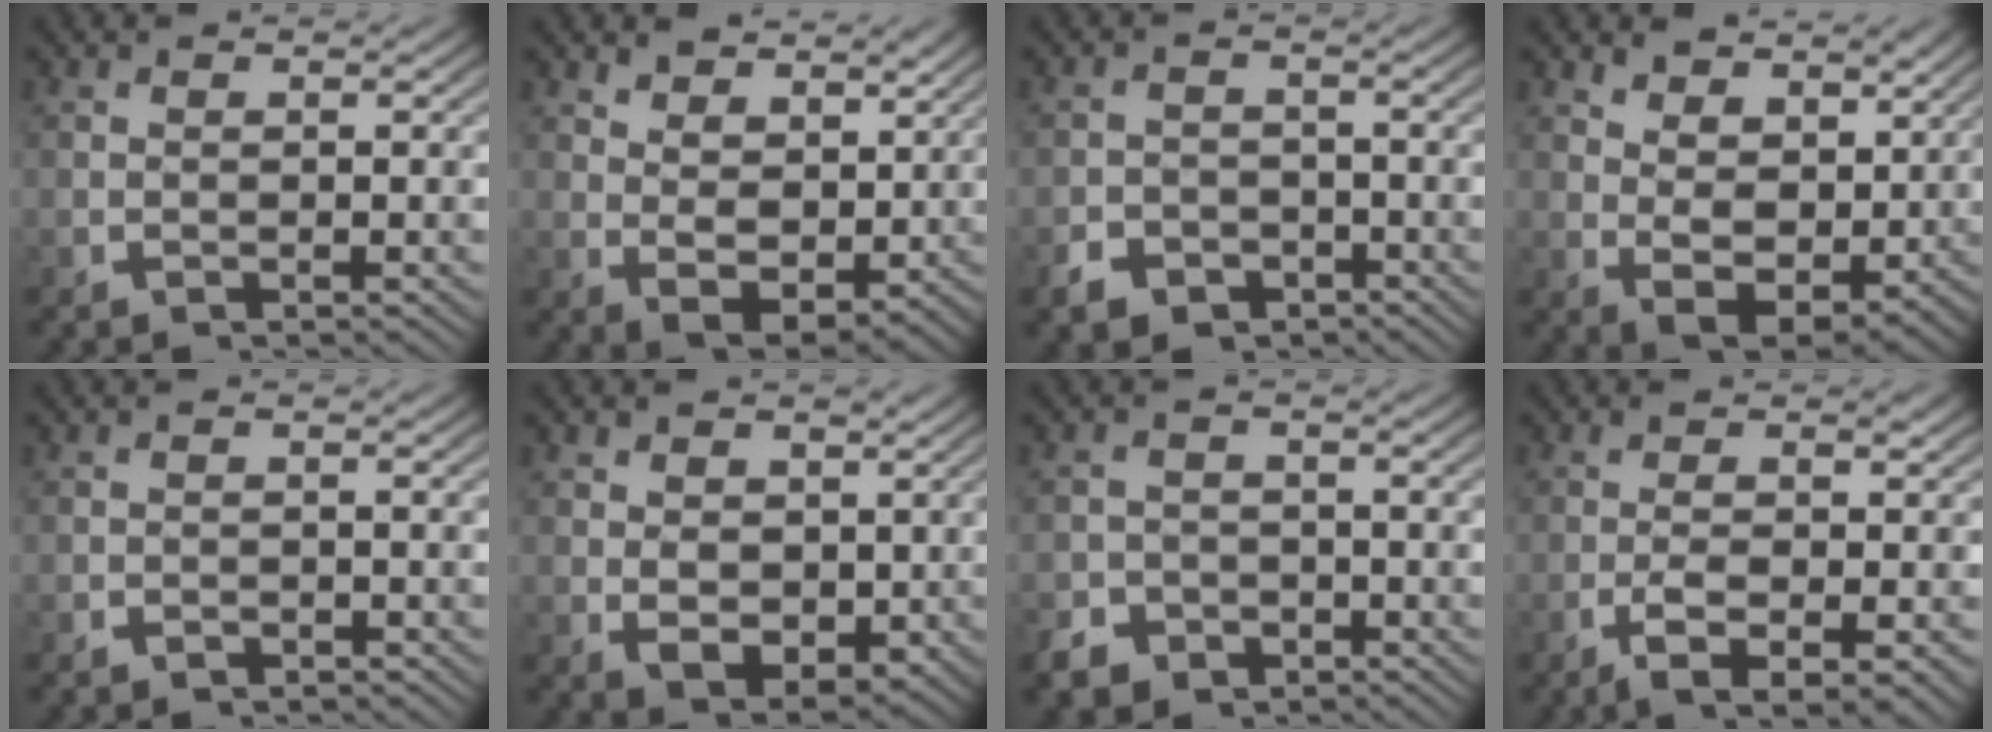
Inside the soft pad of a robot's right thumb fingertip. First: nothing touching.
{"total": 5.3, "force": [1.7, 3.6, 3.5], "torque": [-0.062, -0.021, 0.037]}
{"total": 4.8, "force": [-3.3, 3.2, 1.3], "torque": [-0.015, -0.023, -0.052]}
{"total": 6.6, "force": [1.4, 4.6, 4.5], "torque": [-0.084, -0.029, 0.033]}
{"total": 0.9, "force": [-0.8, 0.4, 0.2], "torque": [-0.006, -0.006, -0.013]}
{"total": 5.6, "force": [0.7, 4.2, 3.7], "torque": [-0.081, -0.035, 0.029]}
{"total": 4.8, "force": [-3.4, 3.1, 1.0], "torque": [-0.008, -0.024, -0.055]}
{"total": 4.9, "force": [-1.7, 2.1, 4.1], "torque": [-0.090, -0.022, -0.019]}